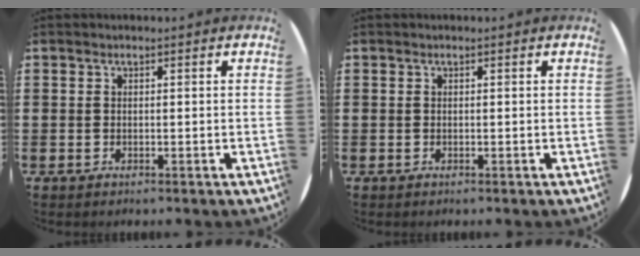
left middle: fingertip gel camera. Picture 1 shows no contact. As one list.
[{"total": 0.0}]